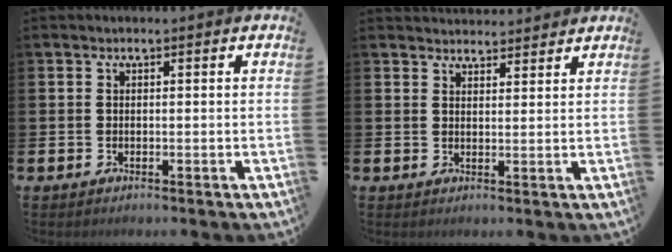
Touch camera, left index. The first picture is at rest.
{"total": 3.0, "force": [3.0, 0.6, -0.2], "torque": [0.004, -0.016, 0.053]}